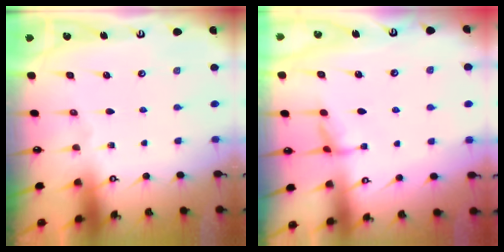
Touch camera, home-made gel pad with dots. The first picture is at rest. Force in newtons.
{"total": 1.6, "press": 1.5, "slide": 0.6}